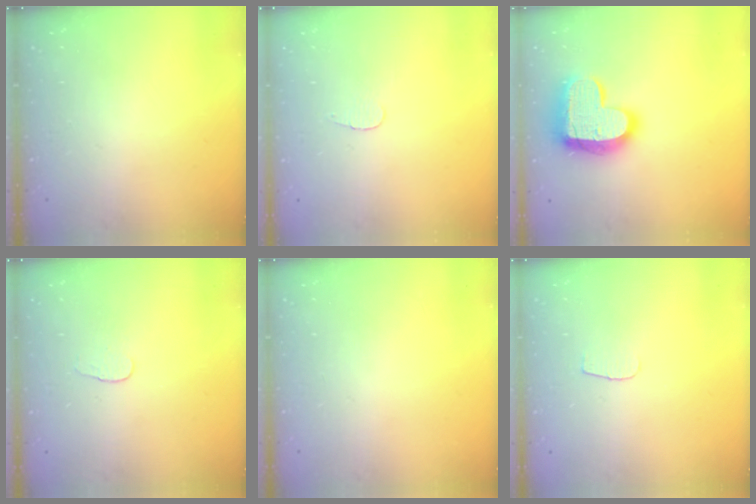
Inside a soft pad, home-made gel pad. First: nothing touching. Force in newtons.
{"total": 2.8, "press": 2.8, "slide": 0.3}
{"total": 17.7, "press": 17.7, "slide": 1.2}
{"total": 3.8, "press": 3.8, "slide": 0.3}
{"total": 0.0}
{"total": 3.6, "press": 3.5, "slide": 0.4}